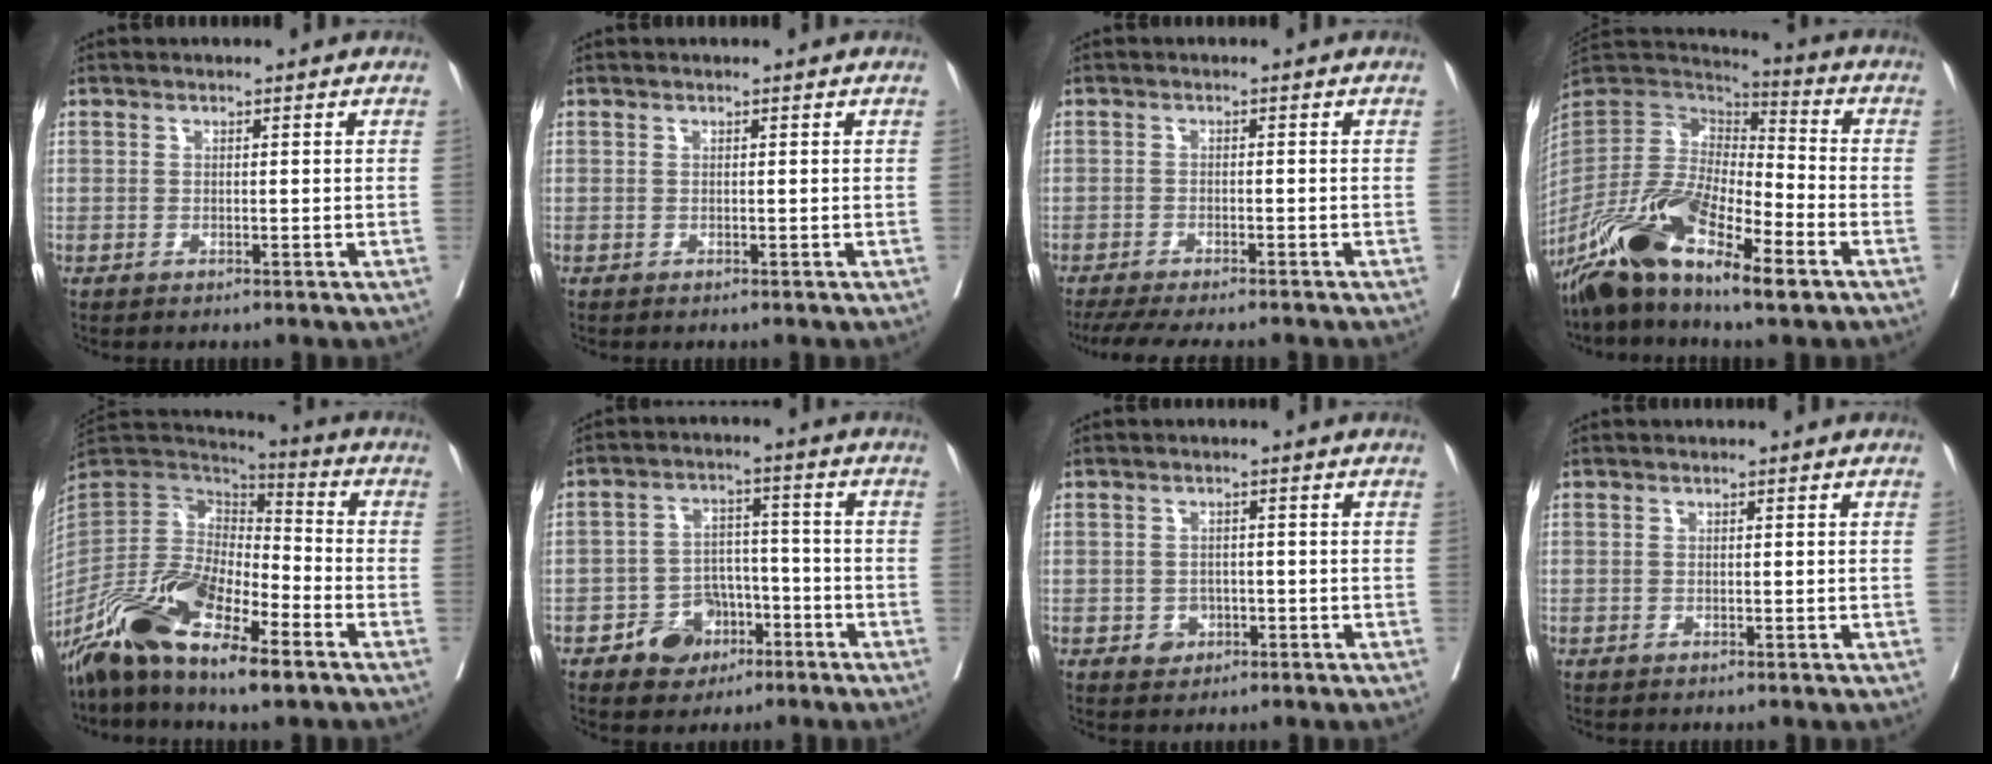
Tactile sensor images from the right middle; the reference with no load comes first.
{"total": 0.0}
{"total": 10.0, "force": [-8.7, 1.7, 4.7], "torque": [-0.067, -0.013, -0.125]}
{"total": 17.2, "force": [-10.1, 4.5, 13.2], "torque": [-0.271, -0.012, -0.190]}
{"total": 18.0, "force": [-11.1, 5.3, 13.1], "torque": [-0.272, -0.013, -0.209]}
{"total": 7.1, "force": [-3.9, 5.4, 2.3], "torque": [-0.035, 0.017, -0.056]}
{"total": 2.6, "force": [-1.0, 2.2, 1.0], "torque": [-0.008, 0.006, -0.010]}
{"total": 0.0}